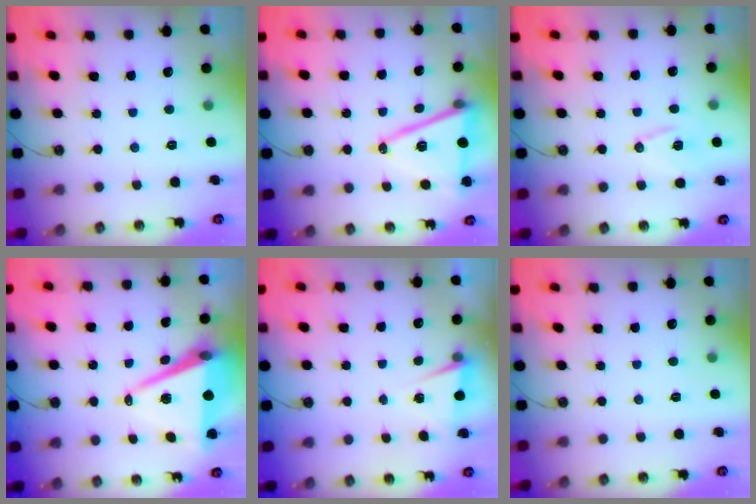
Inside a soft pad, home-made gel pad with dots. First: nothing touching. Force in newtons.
{"total": 15.4, "press": 14.9, "slide": 3.9}
{"total": 9.9, "press": 9.9, "slide": 1.0}
{"total": 12.4, "press": 11.7, "slide": 4.1}
{"total": 2.3, "press": 2.0, "slide": 1.1}
{"total": 0.0}